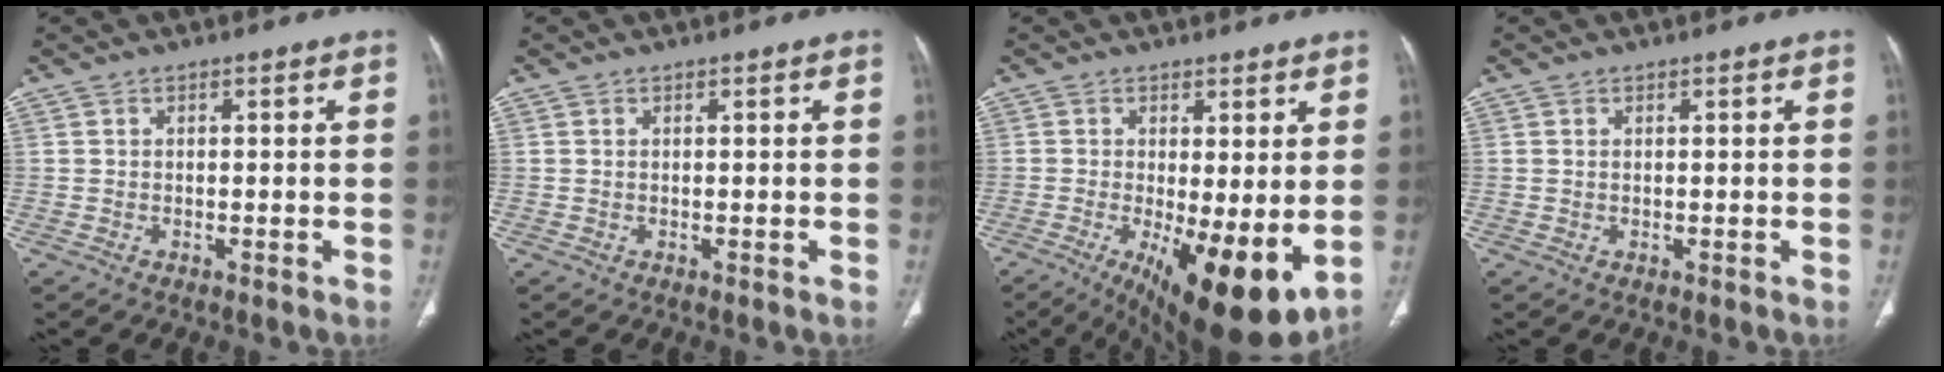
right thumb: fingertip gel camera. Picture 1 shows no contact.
{"total": 0.0}
{"total": 14.6, "force": [-2.7, 4.9, 13.4], "torque": [-0.199, -0.031, -0.022]}
{"total": 0.0}